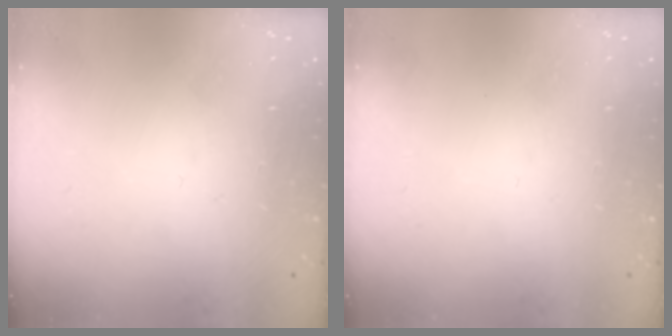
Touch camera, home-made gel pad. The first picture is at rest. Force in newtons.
{"total": 0.0}